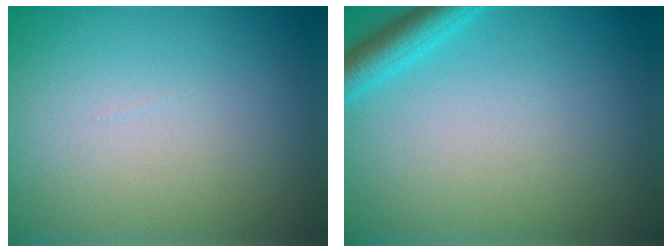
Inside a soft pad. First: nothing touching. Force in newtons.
{"total": 2.8, "press": 2.8, "slide": 0.2}